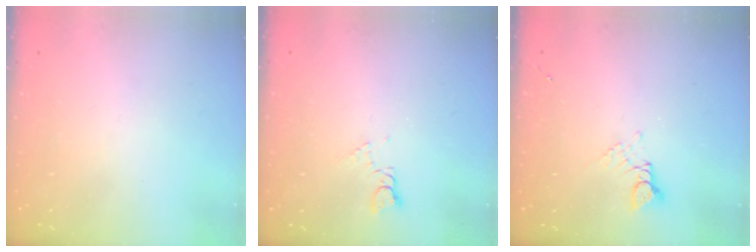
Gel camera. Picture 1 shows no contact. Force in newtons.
{"total": 1.9, "press": 1.8, "slide": 0.3}
{"total": 2.9, "press": 2.8, "slide": 0.4}